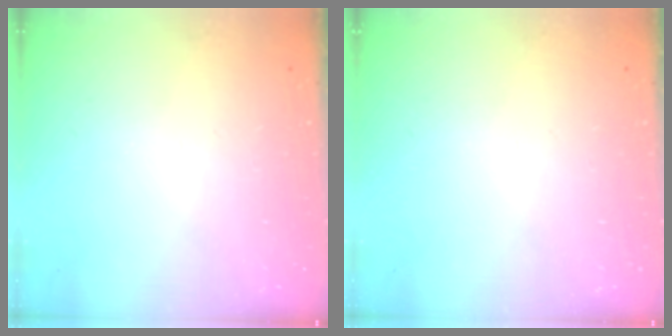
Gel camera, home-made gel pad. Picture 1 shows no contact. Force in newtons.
{"total": 0.0}